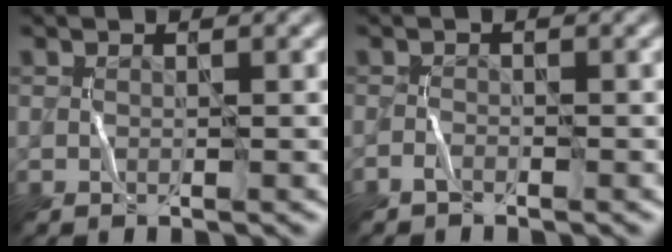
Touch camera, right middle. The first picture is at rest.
{"total": 0.8, "force": [-0.8, 0.0, -0.1], "torque": [-0.002, 0.008, -0.018]}